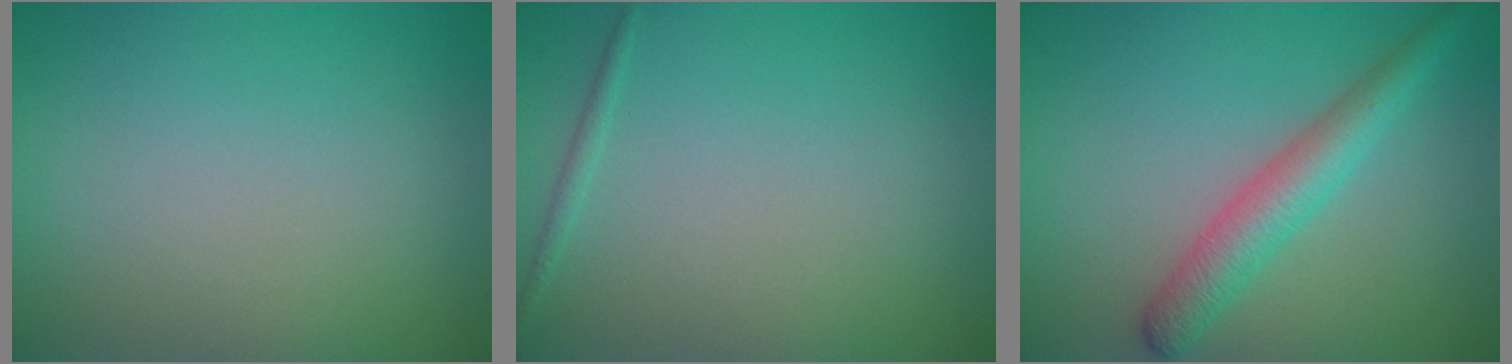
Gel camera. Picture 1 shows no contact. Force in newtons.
{"total": 0.6, "press": 0.6, "slide": 0.1}
{"total": 3.7, "press": 3.7, "slide": 0.1}